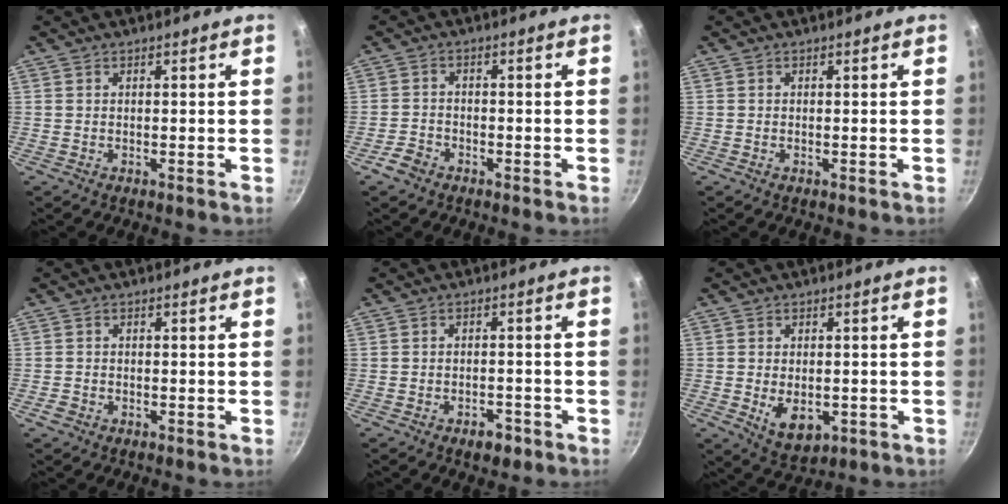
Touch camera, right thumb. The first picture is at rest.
{"total": 3.4, "force": [-2.3, 2.2, 1.2], "torque": [-0.023, 0.025, -0.043]}
{"total": 0.0}
{"total": 1.6, "force": [-0.9, 1.2, 0.6], "torque": [-0.012, 0.005, -0.015]}
{"total": 3.9, "force": [-2.3, 2.2, 2.1], "torque": [-0.020, 0.021, -0.026]}
{"total": 7.3, "force": [-1.4, 4.8, 5.4], "torque": [-0.070, -0.008, -0.007]}